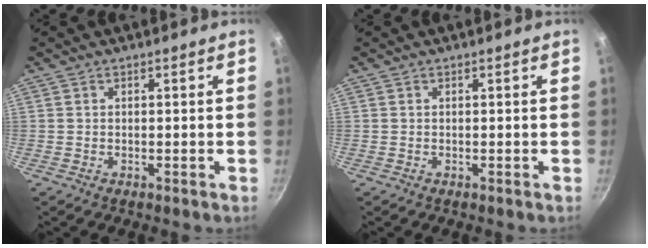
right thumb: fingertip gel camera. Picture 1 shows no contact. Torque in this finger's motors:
{"motor_torque": [-0.05, 0.06, -0.06, -0.06, 0.00]}